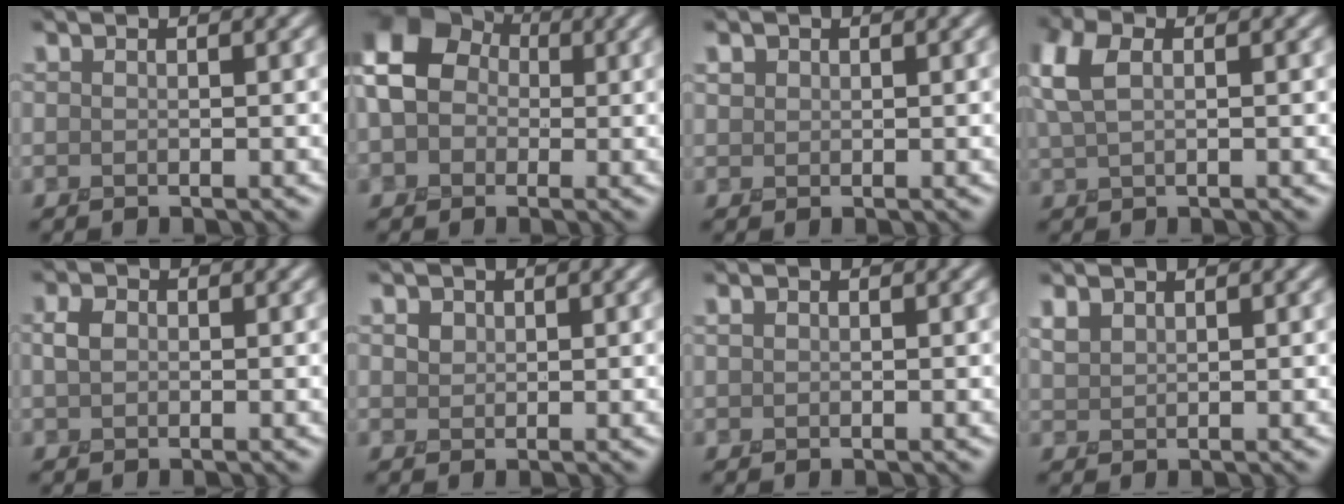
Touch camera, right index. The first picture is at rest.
{"total": 10.6, "force": [1.1, 8.9, 5.5], "torque": [-0.103, 0.024, -0.025]}
{"total": 0.9, "force": [0.5, 0.7, 0.2], "torque": [-0.005, 0.003, 0.009]}
{"total": 4.2, "force": [1.3, 2.3, 3.4], "torque": [-0.083, 0.009, 0.024]}
{"total": 1.5, "force": [0.2, 1.1, 1.0], "torque": [-0.021, 0.005, 0.000]}
{"total": 1.1, "force": [0.6, 0.9, 0.4], "torque": [-0.007, -0.002, 0.009]}
{"total": 0.5, "force": [0.3, 0.3, 0.3], "torque": [-0.006, 0.001, 0.007]}
{"total": 1.4, "force": [1.1, 0.6, 0.6], "torque": [-0.019, 0.002, 0.026]}